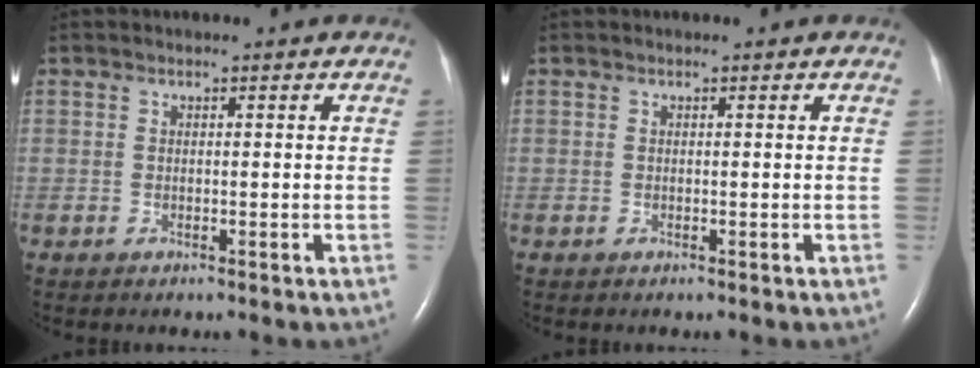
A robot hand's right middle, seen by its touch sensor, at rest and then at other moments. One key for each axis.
{"total": 0.0}